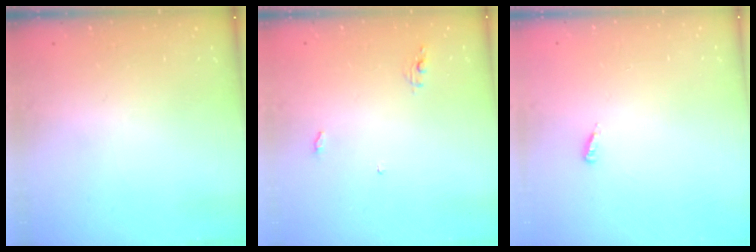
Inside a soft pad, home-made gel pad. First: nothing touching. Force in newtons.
{"total": 4.1, "press": 4.1, "slide": 0.3}
{"total": 3.2, "press": 3.2, "slide": 0.5}